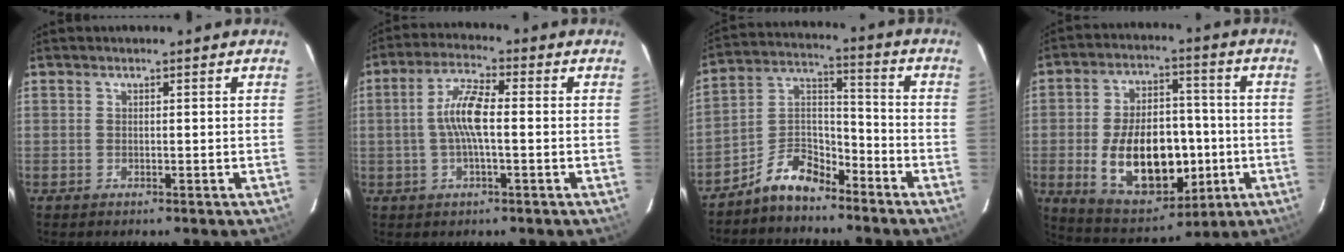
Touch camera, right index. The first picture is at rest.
{"total": 7.5, "force": [-0.4, 1.7, 7.3], "torque": [-0.145, 0.011, -0.008]}
{"total": 9.3, "force": [-7.3, 4.0, 4.2], "torque": [-0.095, 0.043, -0.140]}
{"total": 19.2, "force": [-3.6, 11.7, 14.8], "torque": [-0.280, 0.010, -0.029]}